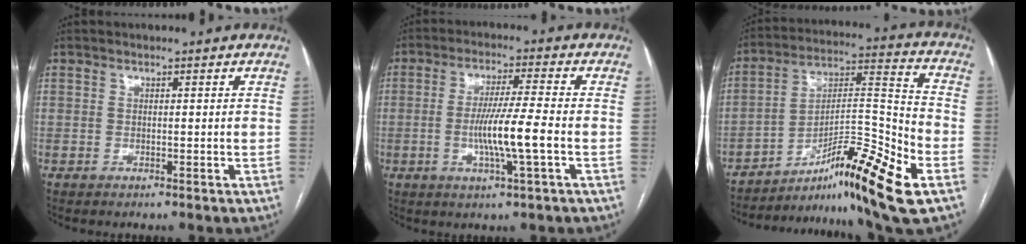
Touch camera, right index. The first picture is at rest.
{"total": 8.3, "force": [-1.8, -0.5, 8.1], "torque": [-0.153, -0.006, -0.034]}
{"total": 17.3, "force": [-10.2, 0.2, 13.9], "torque": [-0.223, 0.004, -0.162]}